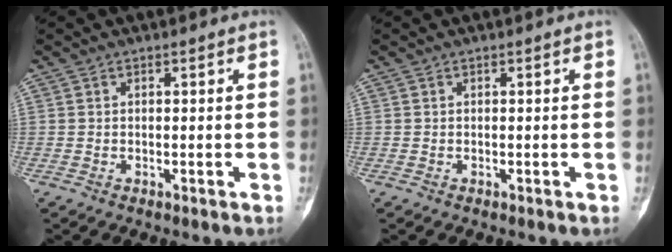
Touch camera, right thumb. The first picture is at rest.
{"total": 0.0}